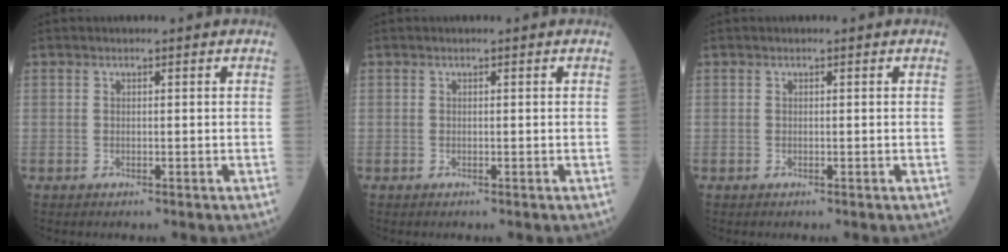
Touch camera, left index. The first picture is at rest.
{"total": 0.0}
{"total": 0.0}